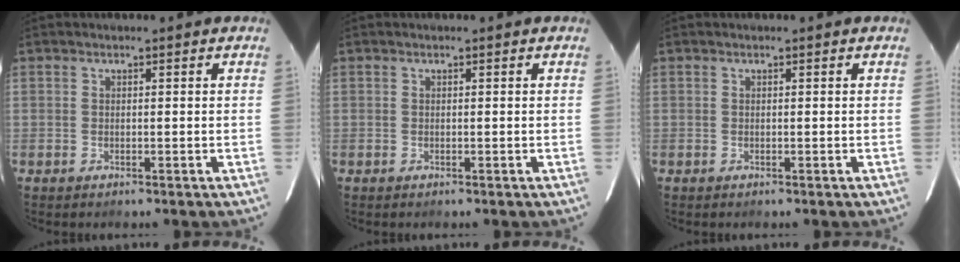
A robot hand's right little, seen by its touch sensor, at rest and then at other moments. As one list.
[{"total": 0.0}, {"total": 0.0}]